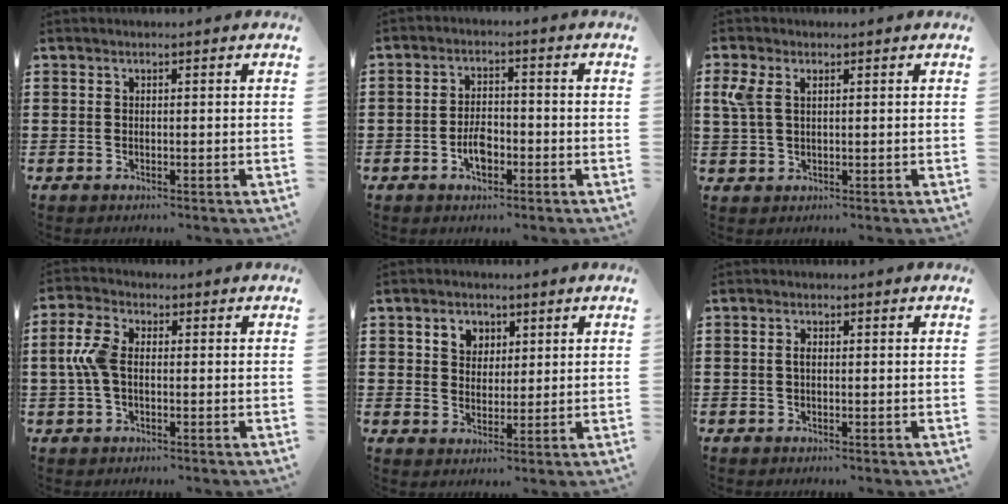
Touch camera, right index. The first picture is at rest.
{"total": 4.3, "force": [-1.9, 2.2, 3.2], "torque": [-0.062, 0.004, -0.035]}
{"total": 3.4, "force": [1.1, 1.9, 2.6], "torque": [-0.071, 0.002, 0.015]}
{"total": 6.1, "force": [-0.1, 3.4, 5.1], "torque": [-0.141, -0.004, -0.014]}
{"total": 3.7, "force": [1.9, 3.1, 1.0], "torque": [-0.025, 0.010, 0.031]}
{"total": 1.2, "force": [0.0, 0.5, 1.1], "torque": [-0.021, 0.002, -0.002]}